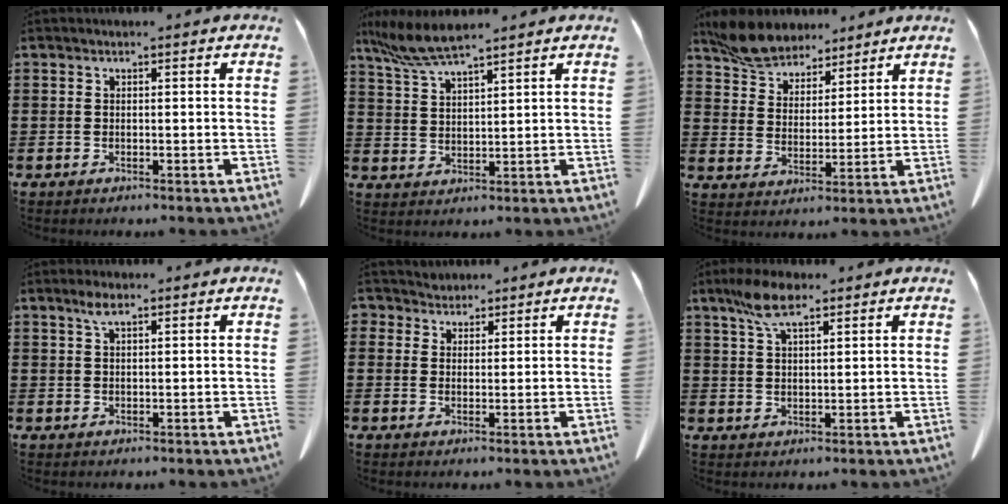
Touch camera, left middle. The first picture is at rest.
{"total": 6.5, "force": [5.4, 0.8, 3.6], "torque": [-0.085, -0.014, 0.100]}
{"total": 6.9, "force": [6.3, 2.4, 1.4], "torque": [-0.056, -0.018, 0.121]}
{"total": 2.3, "force": [1.2, 0.6, 1.9], "torque": [-0.040, 0.003, 0.021]}
{"total": 2.4, "force": [2.0, 1.2, 0.3], "torque": [-0.015, 0.006, 0.039]}
{"total": 6.7, "force": [4.2, 2.0, 4.8], "torque": [-0.103, 0.004, 0.076]}